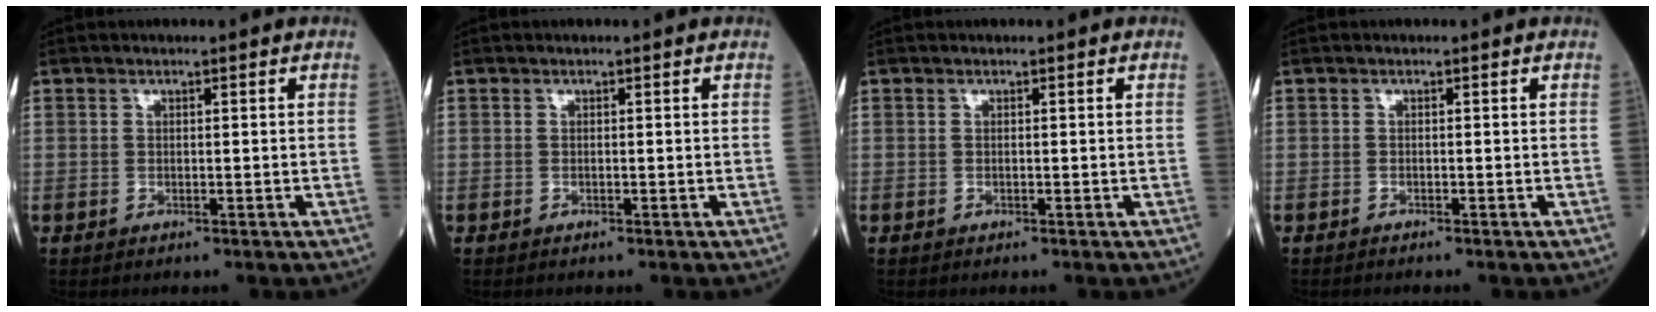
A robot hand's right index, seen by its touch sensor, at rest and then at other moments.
{"total": 0.0}
{"total": 0.0}
{"total": 0.7, "force": [-0.7, 0.0, 0.2], "torque": [0.003, 0.002, -0.011]}